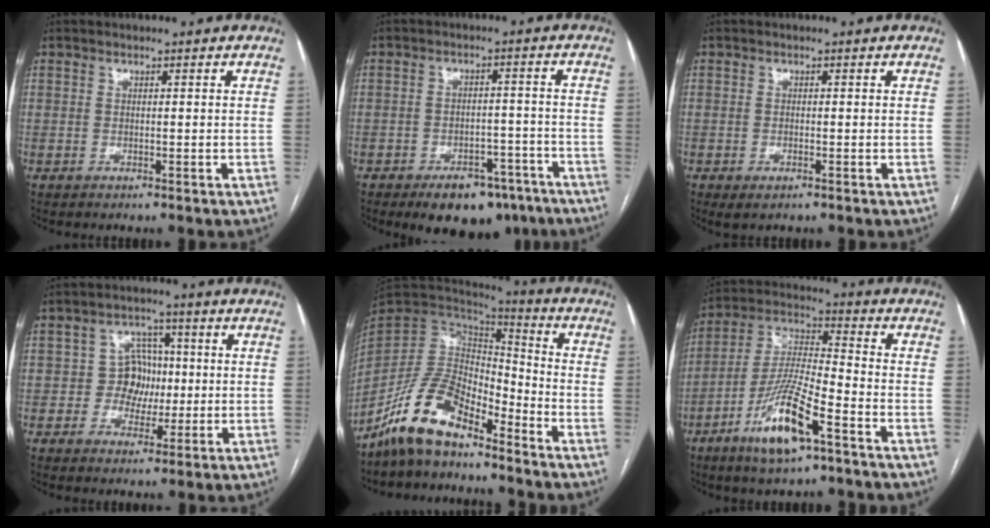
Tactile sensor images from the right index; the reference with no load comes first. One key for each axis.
{"total": 10.4, "fx": -7.6, "fy": 5.3, "fz": 4.7, "tx": -0.046, "ty": 0.018, "tz": -0.108}
{"total": 1.9, "fx": -1.0, "fy": 0.6, "fz": 1.5, "tx": -0.025, "ty": -0.003, "tz": -0.010}
{"total": 5.4, "fx": -0.3, "fy": 4.9, "fz": 2.2, "tx": -0.028, "ty": 0.020, "tz": -0.003}
{"total": 12.3, "fx": -9.4, "fy": 4.4, "fz": 6.6, "tx": -0.131, "ty": 0.019, "tz": -0.179}
{"total": 13.3, "fx": -7.1, "fy": 2.2, "fz": 11.1, "tx": -0.226, "ty": -0.014, "tz": -0.133}